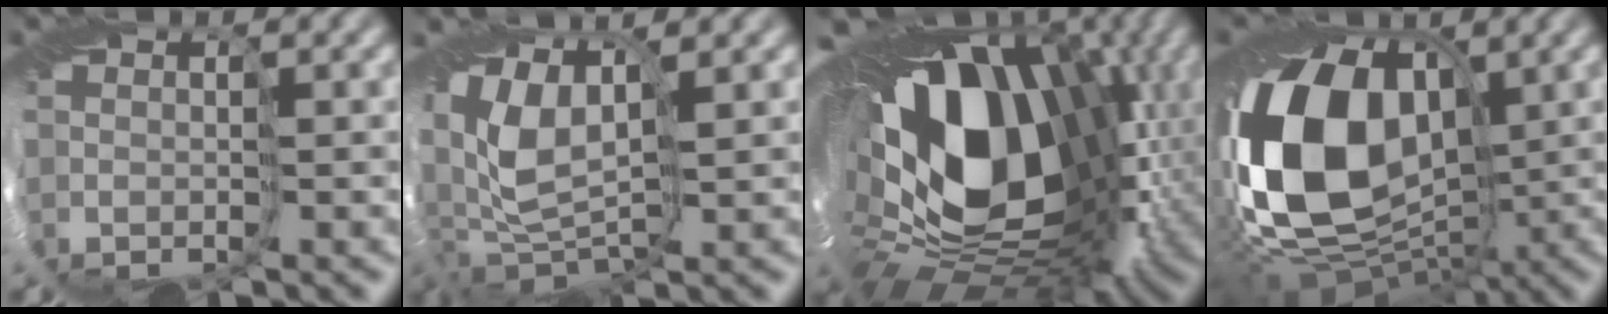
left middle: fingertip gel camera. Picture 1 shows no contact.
{"total": 7.5, "force": [0.4, 4.4, 6.1], "torque": [-0.147, 0.007, -0.002]}
{"total": 20.7, "force": [2.7, 13.8, 15.2], "torque": [-0.265, -0.045, 0.054]}
{"total": 17.2, "force": [0.6, 11.7, 12.6], "torque": [-0.272, 0.007, -0.008]}